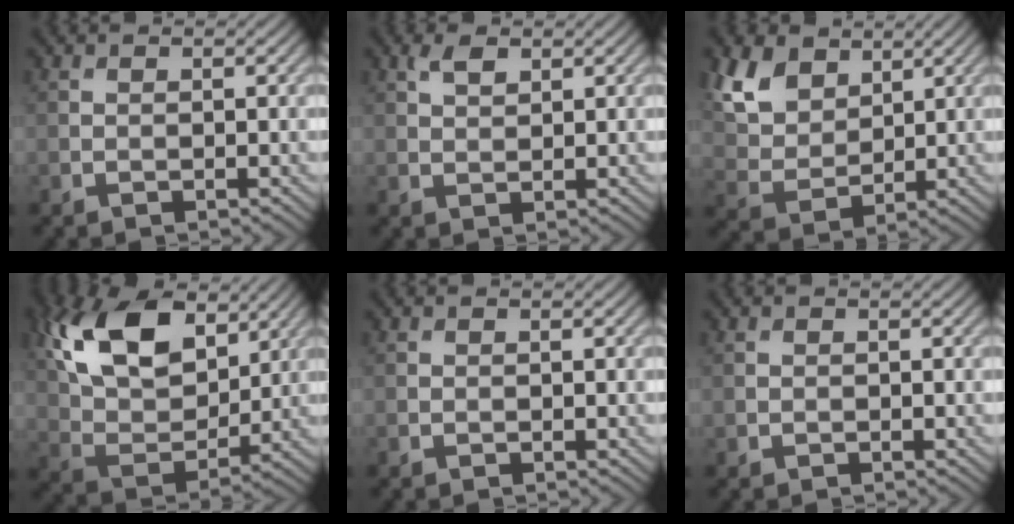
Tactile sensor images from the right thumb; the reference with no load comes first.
{"total": 2.1, "force": [1.3, 1.0, 1.4], "torque": [-0.028, 0.003, 0.026]}
{"total": 8.6, "force": [4.8, 5.4, 4.7], "torque": [-0.137, 0.006, 0.089]}
{"total": 14.8, "force": [6.8, 8.5, 10.0], "torque": [-0.213, 0.014, 0.127]}
{"total": 0.0}
{"total": 0.0}